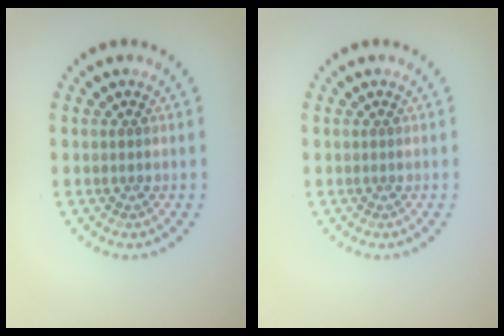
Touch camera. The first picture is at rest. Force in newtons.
{"total": 0.0}